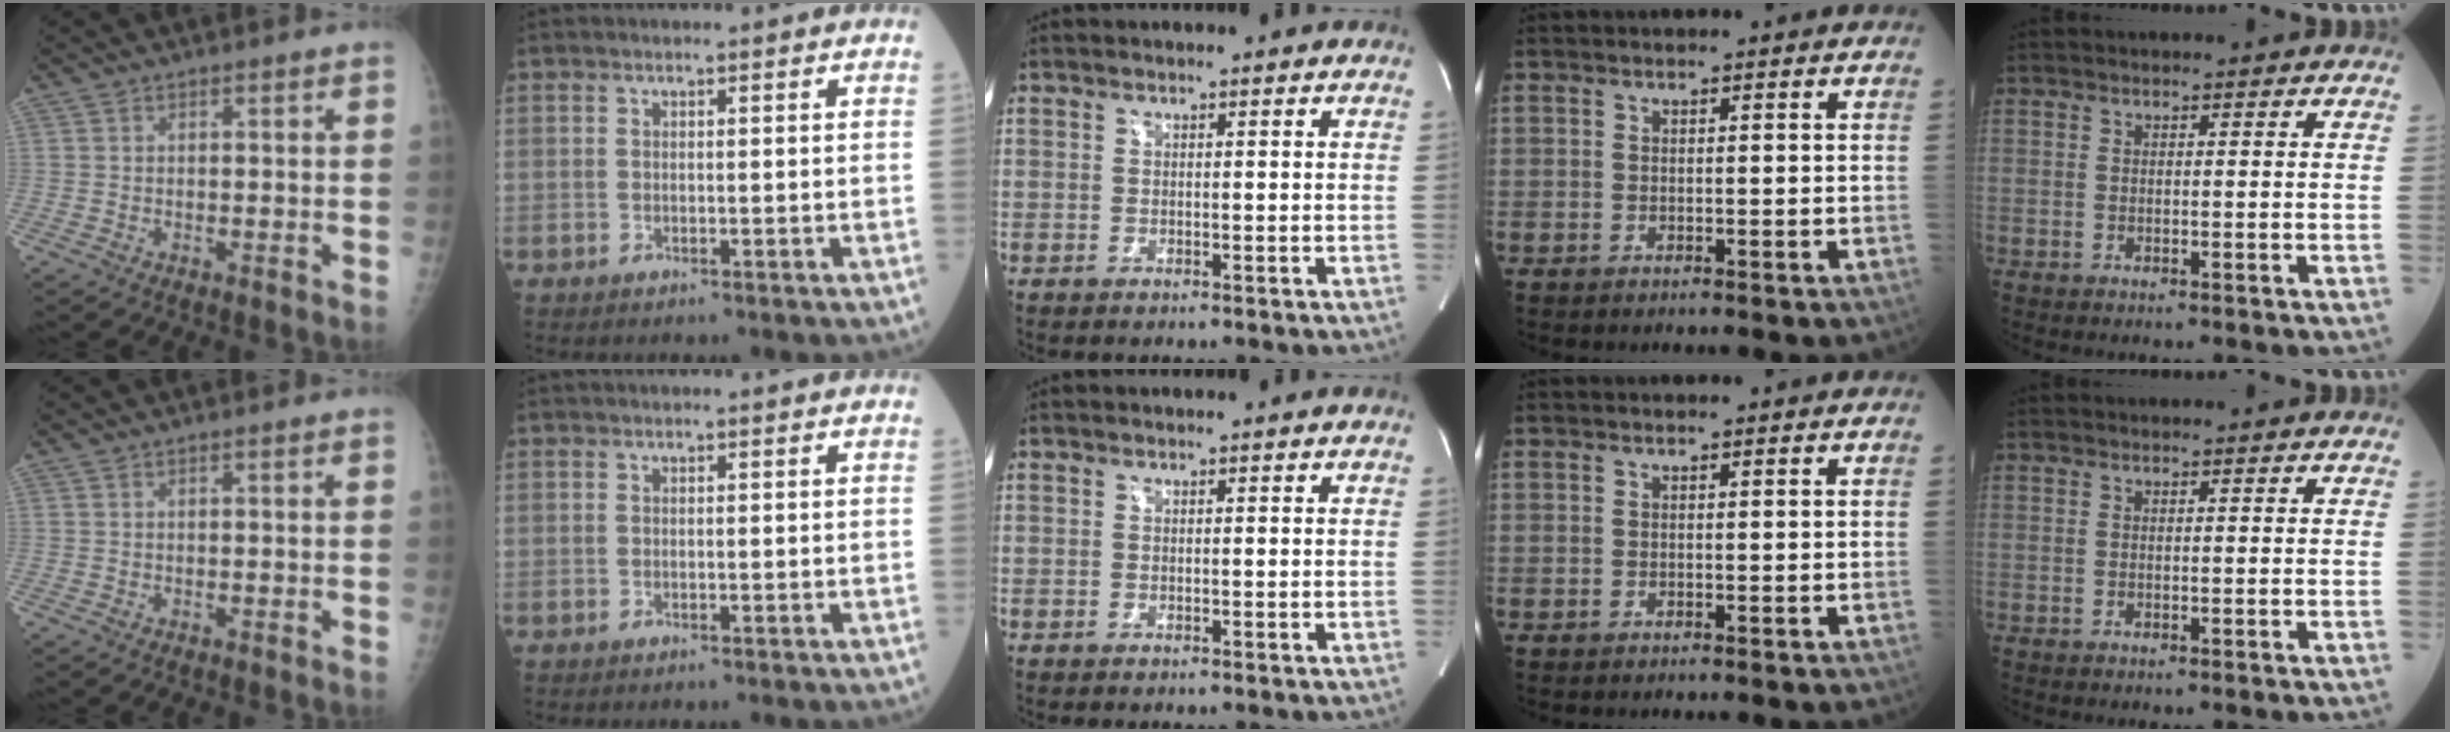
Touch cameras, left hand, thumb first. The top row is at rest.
{}